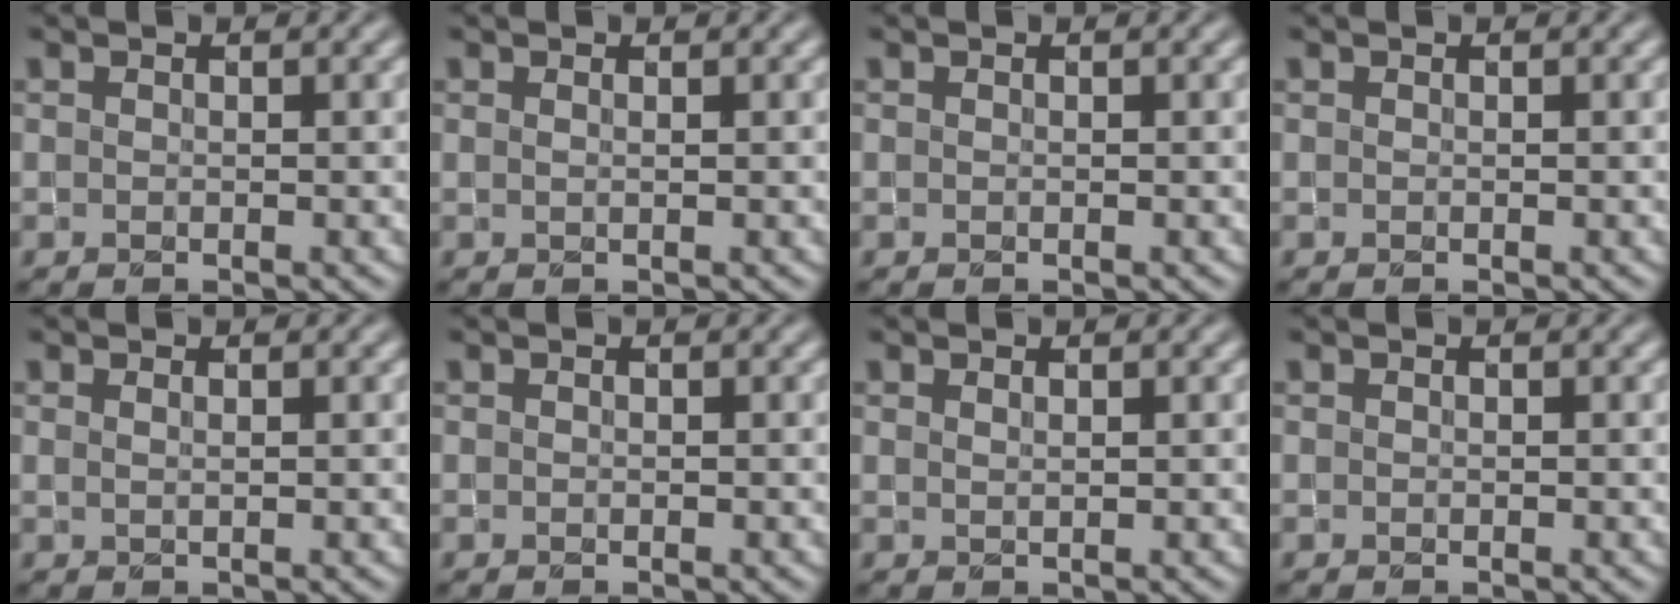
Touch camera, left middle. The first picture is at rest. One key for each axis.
{"total": 0.5, "fx": 0.2, "fy": 0.2, "fz": 0.4, "tx": -0.005, "ty": 0.000, "tz": 0.001}
{"total": 0.0}
{"total": 0.0}
{"total": 0.8, "fx": 0.4, "fy": 0.3, "fz": 0.6, "tx": -0.006, "ty": -0.001, "tz": 0.004}
{"total": 0.0}
{"total": 0.6, "fx": 0.5, "fy": 0.1, "fz": 0.3, "tx": -0.003, "ty": 0.000, "tz": 0.010}
{"total": 0.0}